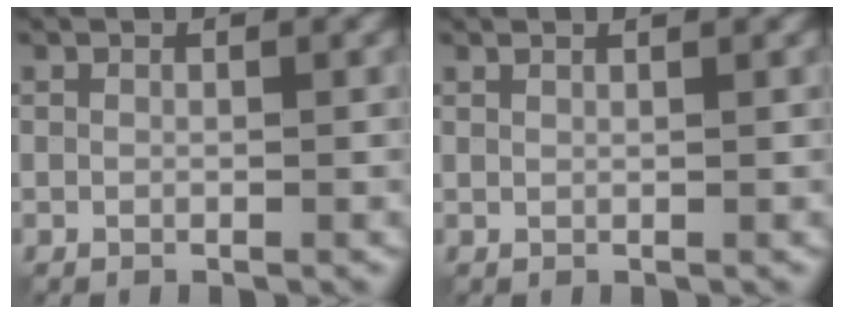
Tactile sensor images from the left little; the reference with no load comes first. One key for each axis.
{"total": 1.5, "fx": 1.1, "fy": 0.6, "fz": 0.9, "tx": -0.002, "ty": 0.003, "tz": 0.001}